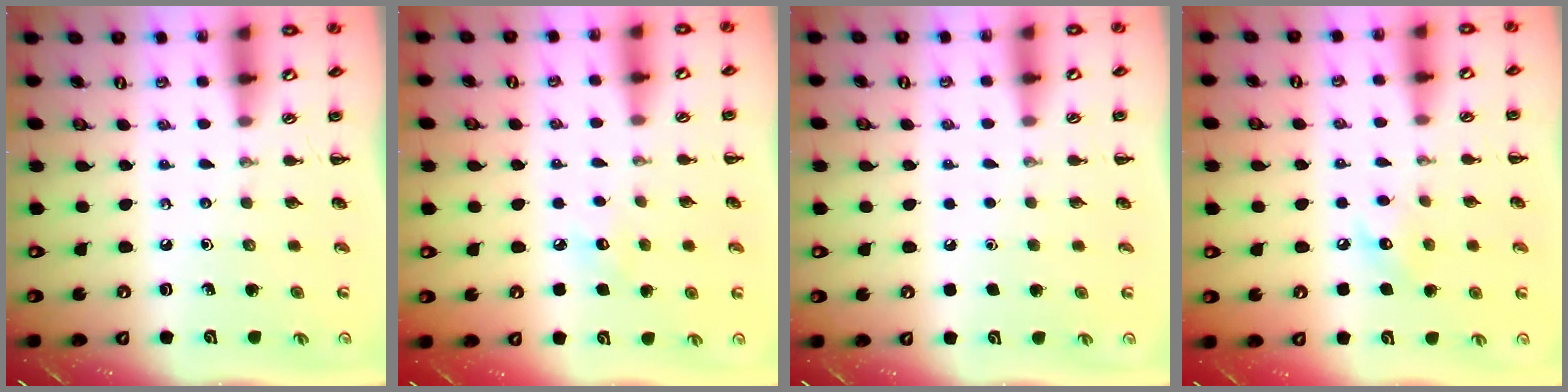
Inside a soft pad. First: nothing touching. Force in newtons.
{"total": 5.5, "press": 5.3, "slide": 1.4}
{"total": 1.8, "press": 1.8, "slide": 0.1}
{"total": 6.8, "press": 6.7, "slide": 1.1}